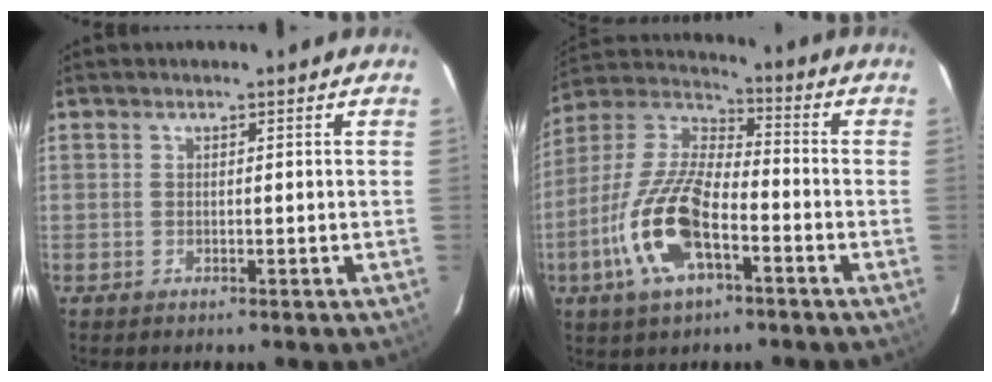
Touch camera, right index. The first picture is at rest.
{"total": 16.1, "force": [-6.4, 6.6, 13.3], "torque": [-0.284, -0.005, -0.129]}